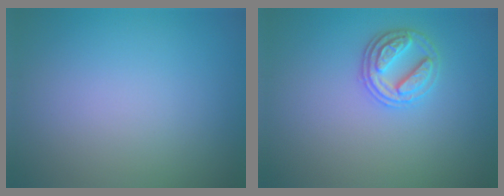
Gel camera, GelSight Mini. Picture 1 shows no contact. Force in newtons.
{"total": 2.9, "press": 2.8, "slide": 0.7}